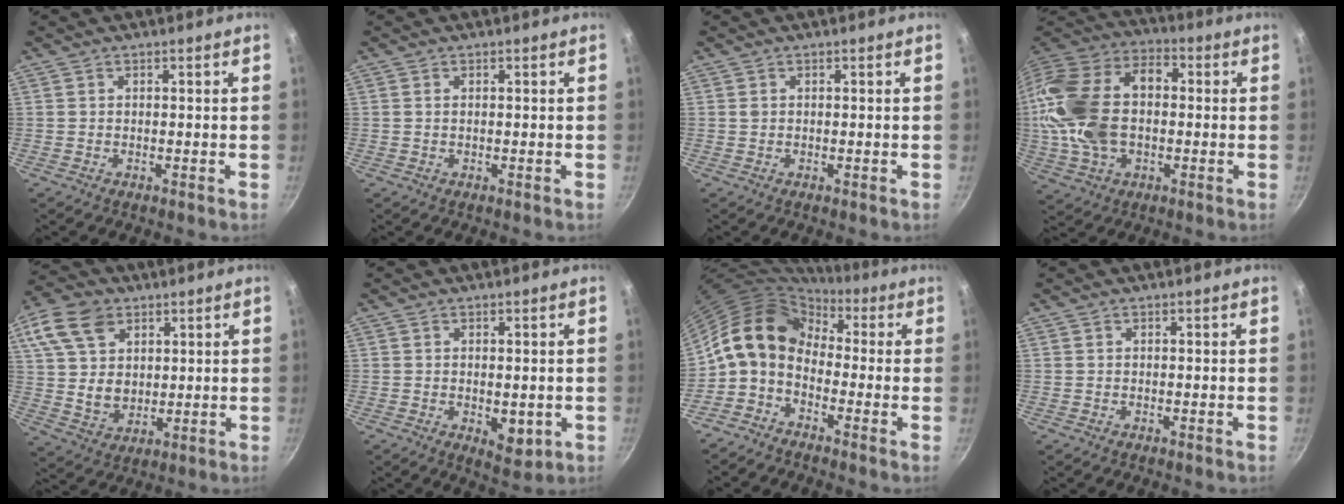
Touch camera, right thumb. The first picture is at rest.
{"total": 0.5, "force": [0.1, 0.3, 0.4], "torque": [-0.009, 0.001, 0.001]}
{"total": 0.6, "force": [0.1, 0.5, 0.3], "torque": [-0.005, 0.001, 0.002]}
{"total": 21.6, "force": [-0.3, 13.9, 16.5], "torque": [-0.307, 0.035, -0.014]}
{"total": 16.9, "force": [7.3, 12.2, 9.1], "torque": [-0.177, -0.004, 0.142]}
{"total": 5.2, "force": [-0.8, 2.8, 4.3], "torque": [-0.052, -0.012, -0.003]}
{"total": 11.5, "force": [-0.1, 8.5, 7.8], "torque": [-0.125, 0.043, -0.023]}
{"total": 0.0}